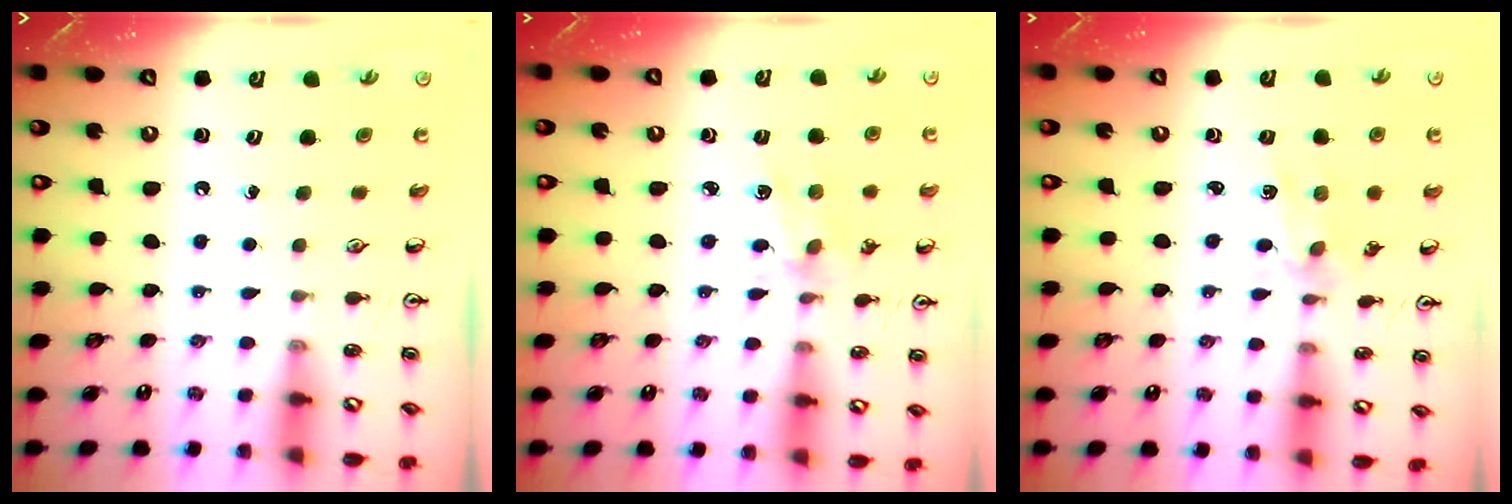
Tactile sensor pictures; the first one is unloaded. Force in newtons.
{"total": 2.3, "press": 2.3, "slide": 0.4}
{"total": 1.7, "press": 1.7, "slide": 0.3}